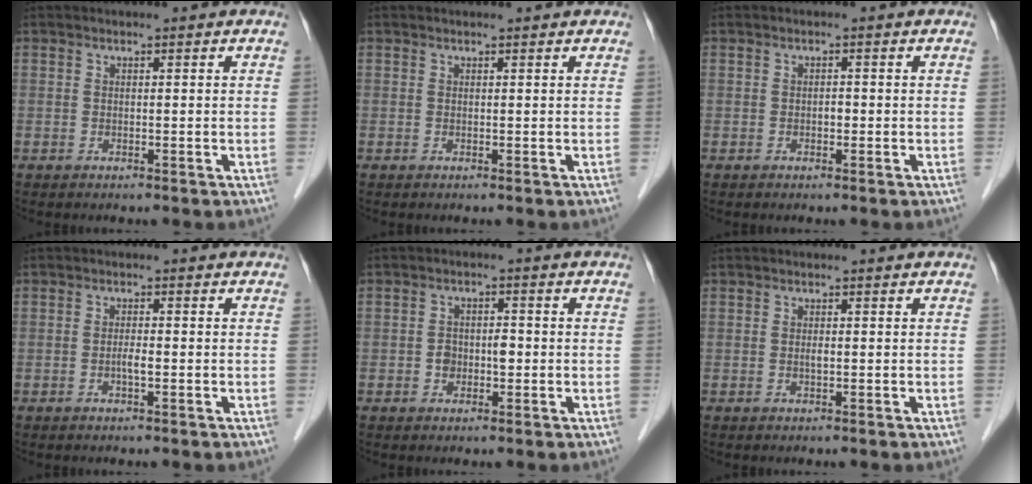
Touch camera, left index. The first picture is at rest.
{"total": 0.7, "force": [0.7, 0.2, 0.2], "torque": [-0.010, 0.004, 0.004]}
{"total": 0.9, "force": [-0.5, 0.5, 0.5], "torque": [-0.006, -0.001, -0.013]}
{"total": 1.5, "force": [-0.8, 0.2, 1.2], "torque": [-0.023, -0.002, -0.016]}
{"total": 2.9, "force": [-0.9, 1.9, 2.0], "torque": [-0.034, 0.008, -0.014]}
{"total": 0.6, "force": [-0.3, 0.1, 0.5], "torque": [-0.008, -0.003, -0.008]}